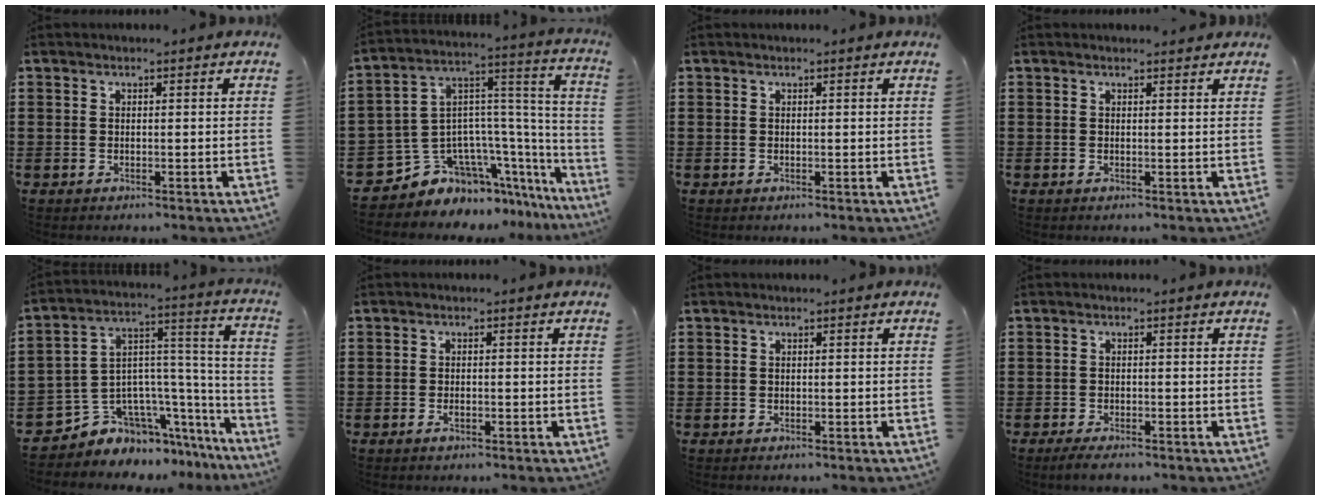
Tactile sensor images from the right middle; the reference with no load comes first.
{"total": 8.3, "force": [-6.1, 5.4, 1.4], "torque": [-0.062, -0.008, -0.118]}
{"total": 0.0}
{"total": 0.6, "force": [0.5, 0.2, 0.1], "torque": [0.004, -0.003, 0.009]}
{"total": 6.5, "force": [-4.7, 4.5, 0.6], "torque": [-0.033, -0.009, -0.086]}
{"total": 1.2, "force": [-0.6, 0.5, 0.9], "torque": [-0.026, -0.006, -0.014]}
{"total": 0.0}
{"total": 1.8, "force": [-1.6, 0.4, 0.9], "torque": [-0.024, -0.001, -0.032]}